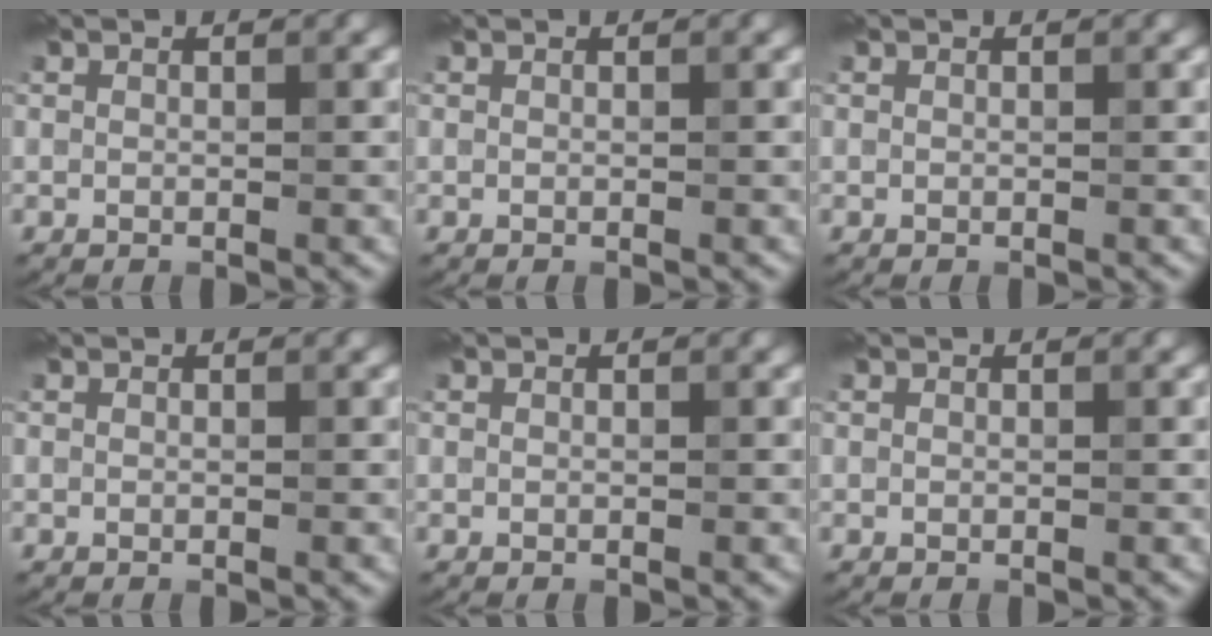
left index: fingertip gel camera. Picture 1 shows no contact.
{"total": 0.0}
{"total": 0.0}
{"total": 0.0}
{"total": 0.0}
{"total": 0.0}